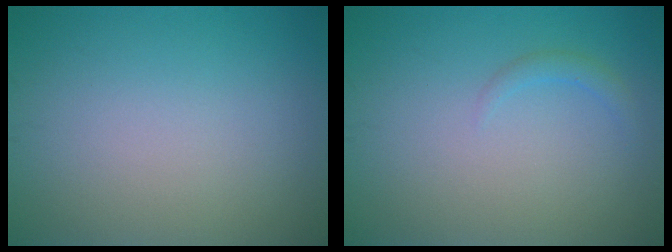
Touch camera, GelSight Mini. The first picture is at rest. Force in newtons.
{"total": 1.0, "press": 1.0, "slide": 0.1}